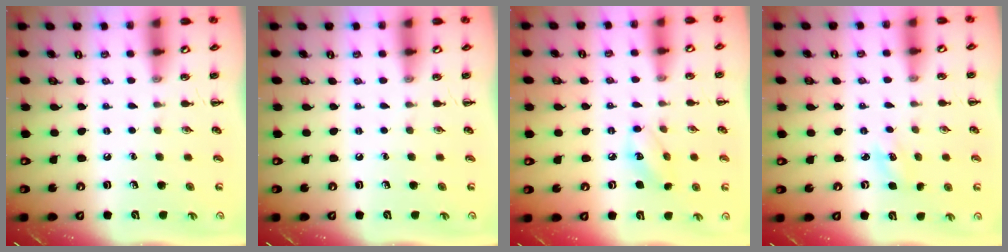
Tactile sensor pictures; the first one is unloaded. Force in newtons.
{"total": 0.0}
{"total": 6.5, "press": 6.4, "slide": 1.0}
{"total": 3.2, "press": 3.1, "slide": 0.9}